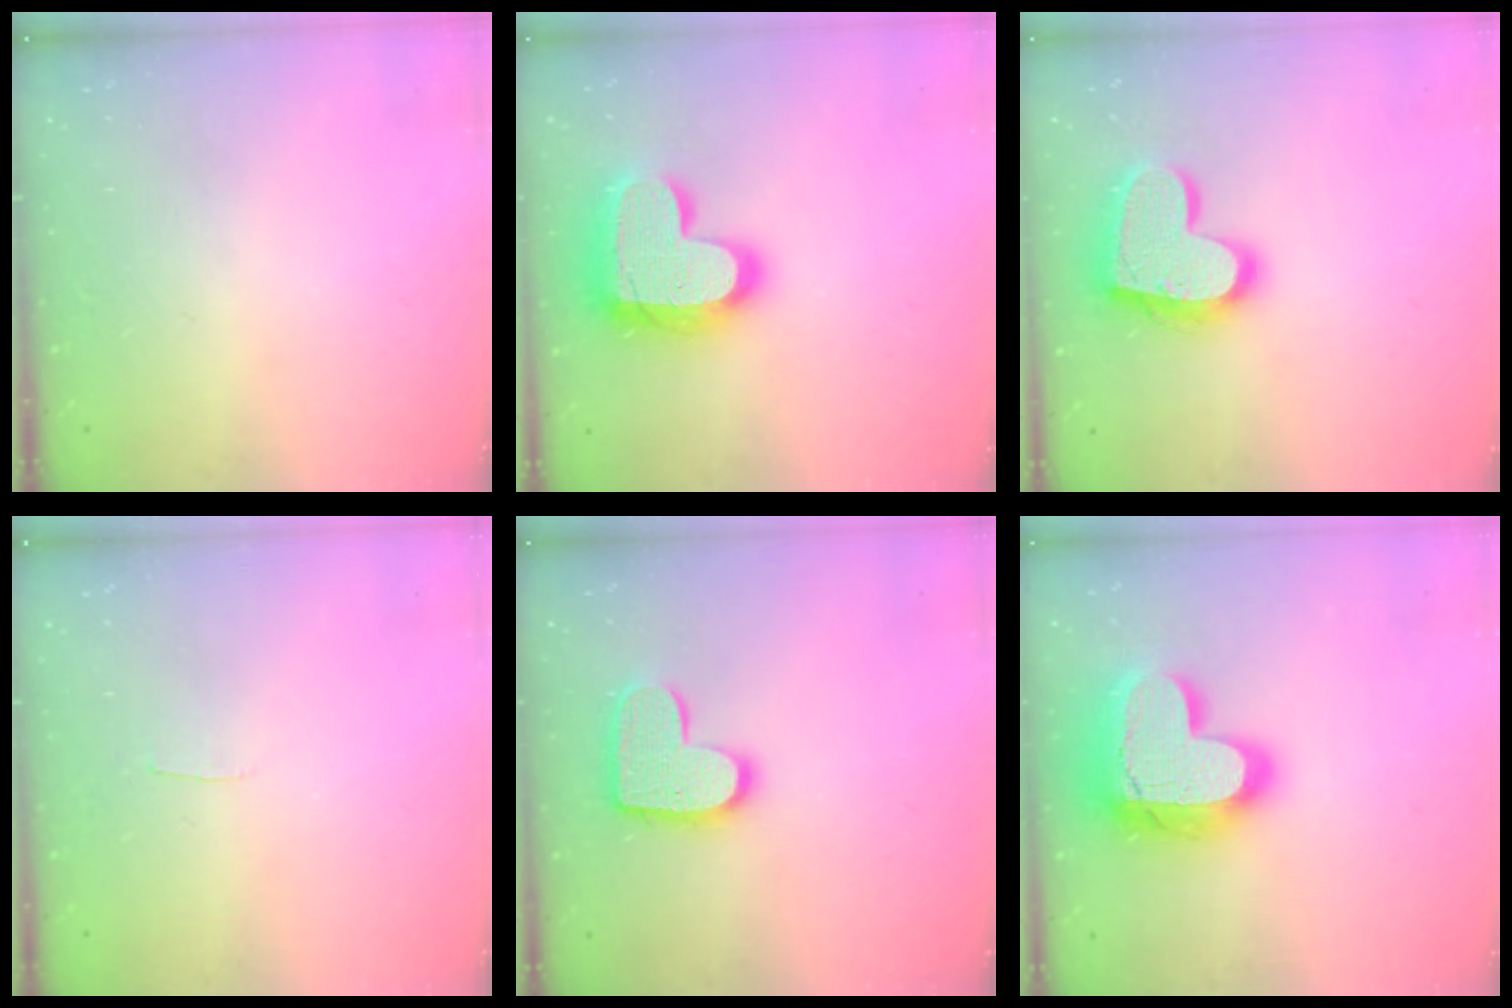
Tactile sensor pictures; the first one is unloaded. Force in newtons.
{"total": 22.1, "press": 22.0, "slide": 1.5}
{"total": 19.0, "press": 18.9, "slide": 1.6}
{"total": 2.0, "press": 2.0, "slide": 0.2}
{"total": 13.5, "press": 13.5, "slide": 0.8}
{"total": 23.6, "press": 23.5, "slide": 2.0}